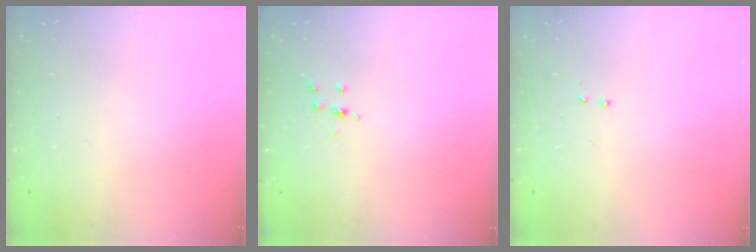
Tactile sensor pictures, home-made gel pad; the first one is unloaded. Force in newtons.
{"total": 4.1, "press": 4.1, "slide": 0.6}
{"total": 2.9, "press": 2.8, "slide": 0.6}